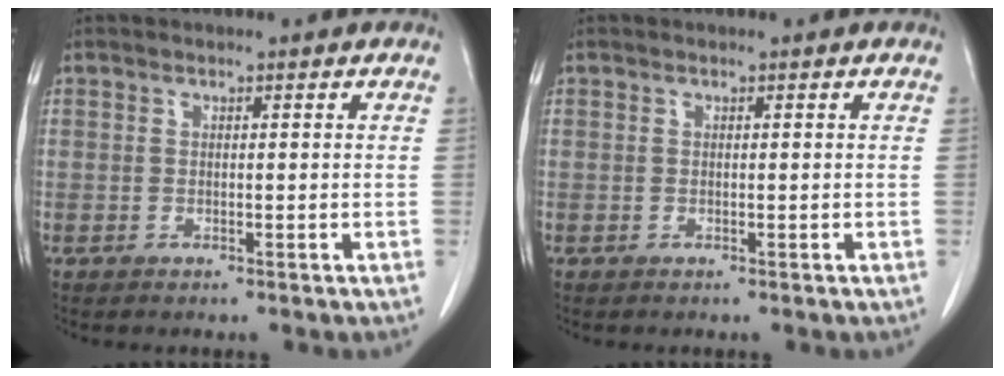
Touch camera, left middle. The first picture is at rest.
{"total": 0.0}